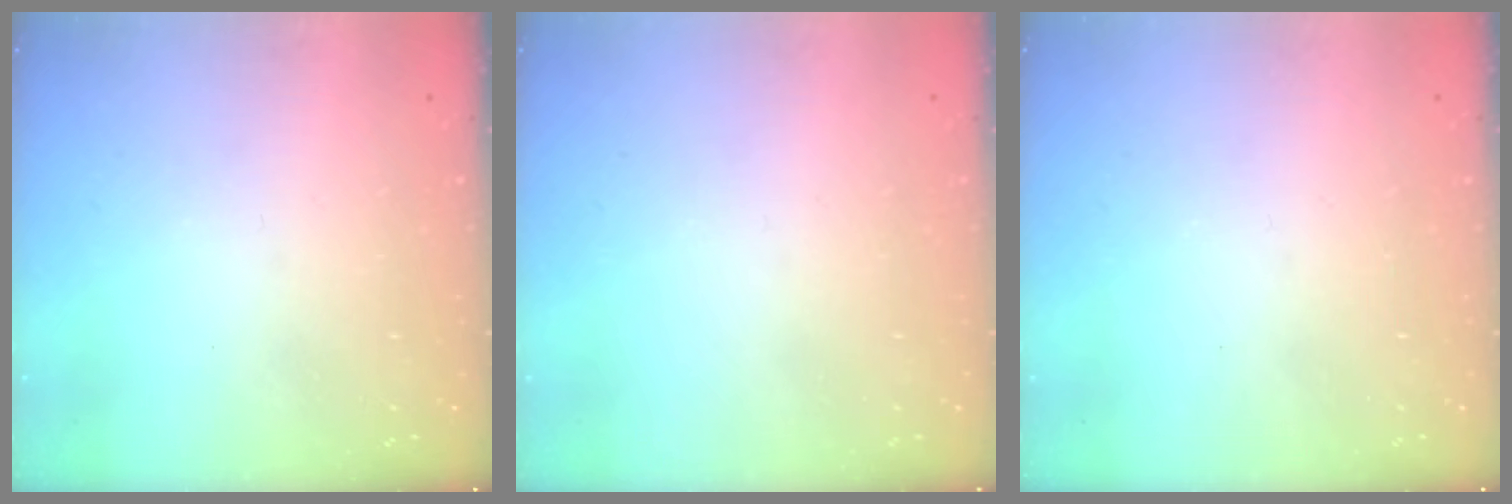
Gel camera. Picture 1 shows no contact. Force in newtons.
{"total": 1.8, "press": 1.7, "slide": 0.1}
{"total": 1.8, "press": 1.8, "slide": 0.1}